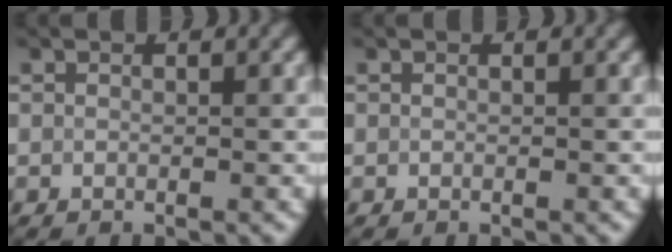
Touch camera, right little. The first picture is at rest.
{"total": 0.0}